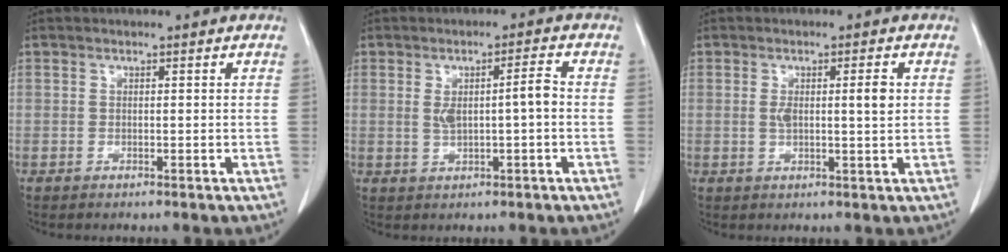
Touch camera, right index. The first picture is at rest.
{"total": 4.6, "force": [0.1, 0.8, 4.5], "torque": [-0.079, 0.012, 0.007]}
{"total": 3.5, "force": [0.8, 0.5, 3.4], "torque": [-0.057, 0.000, 0.012]}